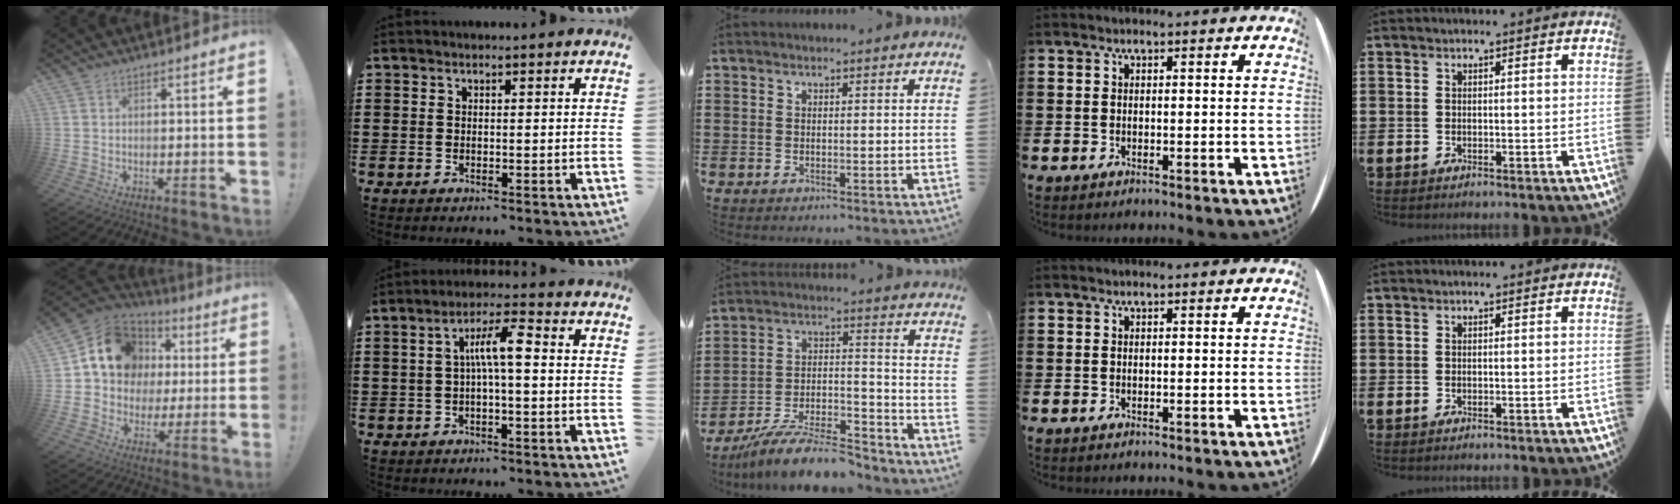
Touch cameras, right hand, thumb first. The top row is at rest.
{"thumb": {"total": 15.0, "force": [4.8, 12.6, 6.5], "torque": [-0.087, -0.020, 0.108]}, "index": {"total": 6.0, "force": [0.0, 1.2, 5.9], "torque": [-0.113, 0.012, -0.006]}, "middle": {"total": 11.5, "force": [-10.0, 1.8, 5.3], "torque": [-0.087, 0.031, -0.191]}}